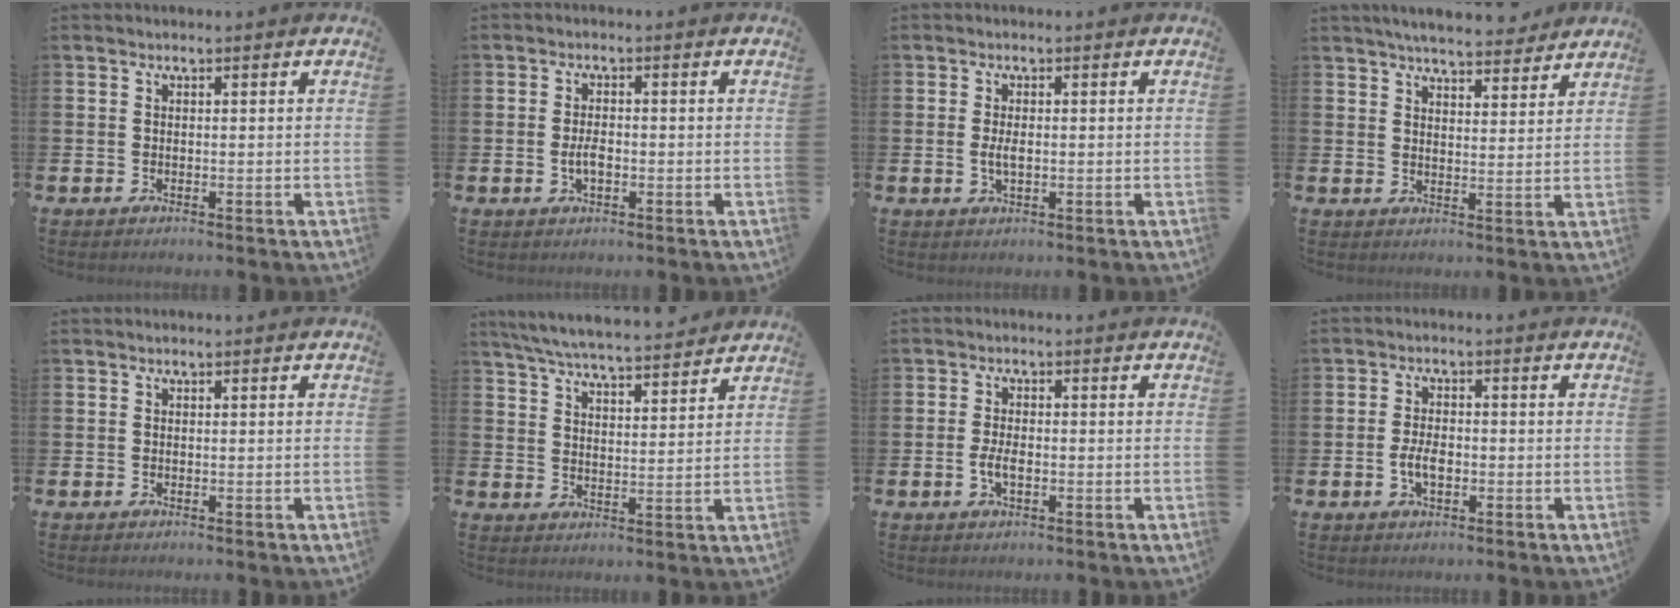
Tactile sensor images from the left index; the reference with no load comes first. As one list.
[{"total": 2.5, "force": [-0.5, 1.3, 2.1], "torque": [-0.035, 0.000, -0.010]}, {"total": 2.1, "force": [-0.1, 1.0, 1.9], "torque": [-0.031, -0.001, -0.004]}, {"total": 5.5, "force": [5.4, 0.7, 1.1], "torque": [-0.028, -0.028, 0.095]}, {"total": 0.0}, {"total": 6.4, "force": [6.2, 0.4, 1.5], "torque": [-0.057, -0.034, 0.112]}, {"total": 2.6, "force": [-0.6, 1.2, 2.2], "torque": [-0.035, -0.001, -0.012]}, {"total": 3.3, "force": [-0.6, 1.8, 2.7], "torque": [-0.052, -0.001, -0.015]}]